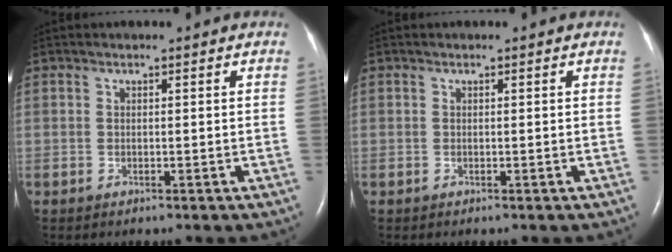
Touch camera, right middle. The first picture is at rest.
{"total": 0.0}